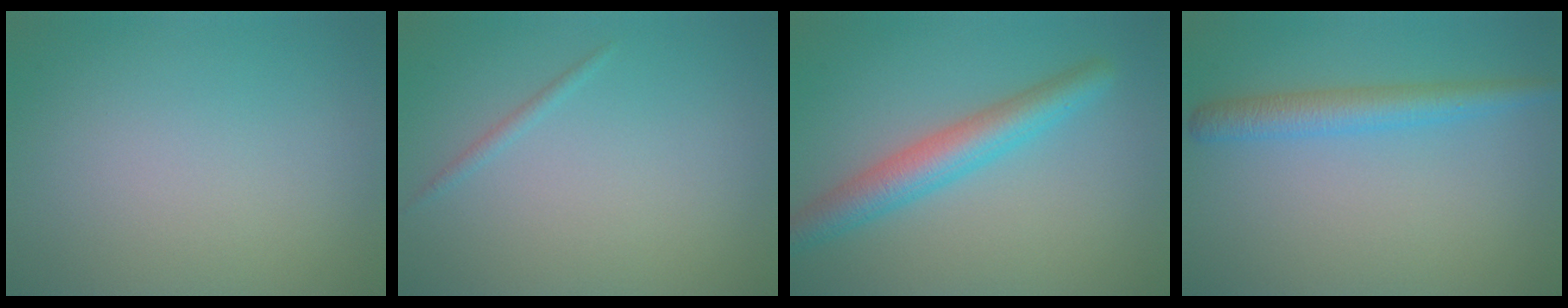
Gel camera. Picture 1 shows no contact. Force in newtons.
{"total": 0.7, "press": 0.7, "slide": 0.1}
{"total": 4.5, "press": 4.5, "slide": 0.0}
{"total": 3.2, "press": 3.2, "slide": 0.1}